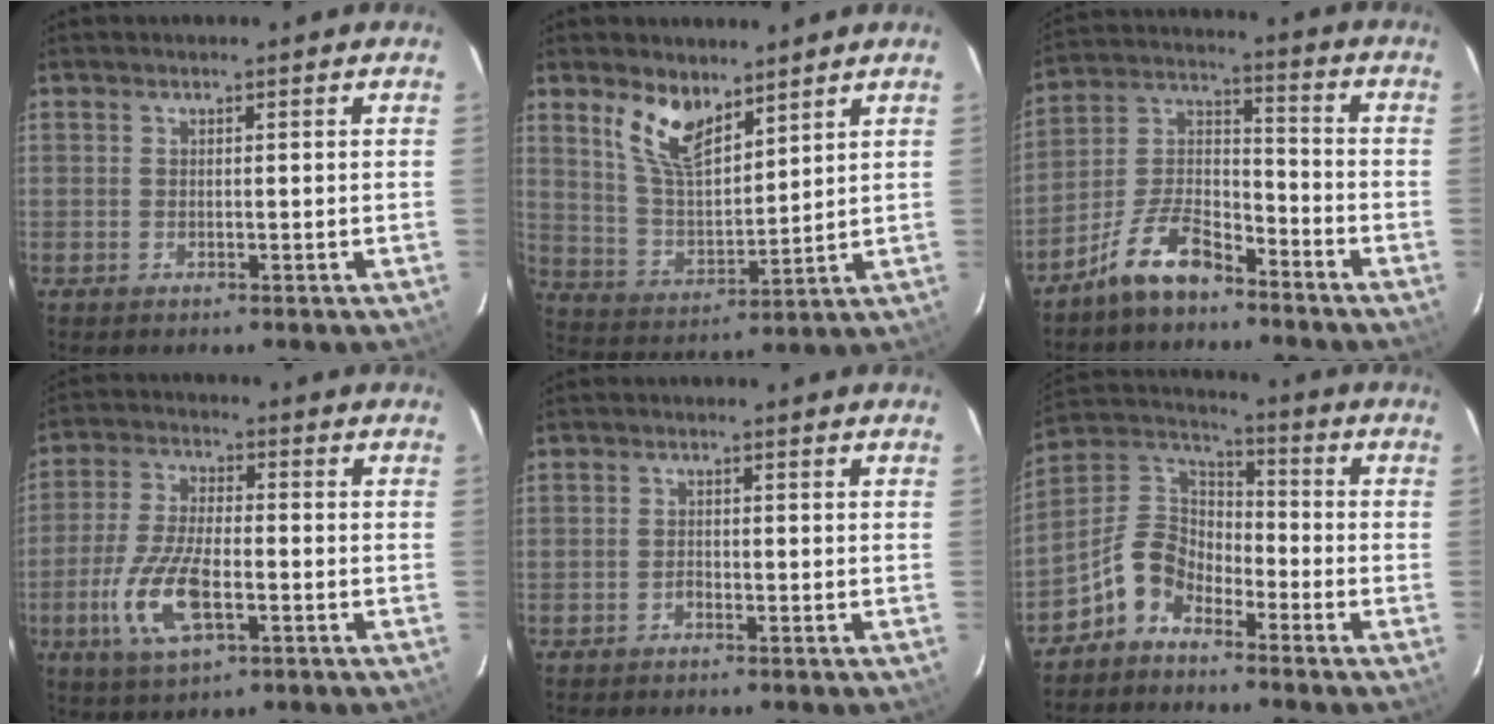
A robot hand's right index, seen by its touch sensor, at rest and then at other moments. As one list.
[{"total": 10.1, "force": [6.7, 4.2, 6.3], "torque": [-0.123, 0.004, 0.137]}, {"total": 10.8, "force": [-7.9, 4.3, 6.1], "torque": [-0.134, 0.033, -0.151]}, {"total": 11.9, "force": [-4.2, 4.7, 10.1], "torque": [-0.218, -0.007, -0.078]}, {"total": 1.0, "force": [-0.9, 0.4, 0.2], "torque": [-0.004, 0.003, -0.019]}, {"total": 9.1, "force": [-6.1, 5.3, 4.2], "torque": [-0.093, 0.034, -0.134]}]